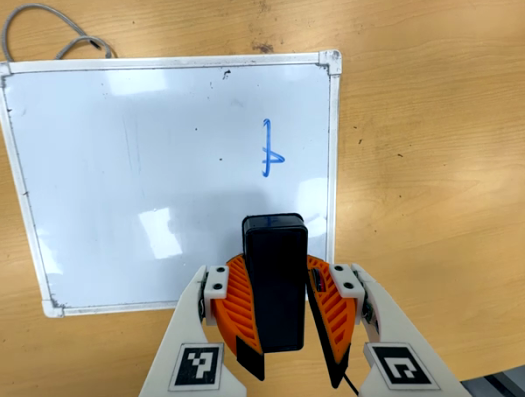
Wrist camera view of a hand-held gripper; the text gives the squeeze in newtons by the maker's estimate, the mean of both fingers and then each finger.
{"total": 11.5, "left": 11.2, "right": 11.8}